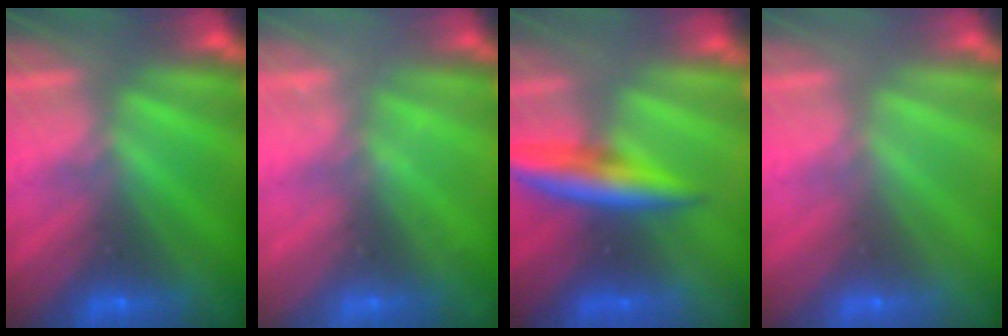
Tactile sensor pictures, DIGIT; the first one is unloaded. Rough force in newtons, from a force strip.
{"total": 2.1}
{"total": 8.1}
{"total": 3.1}